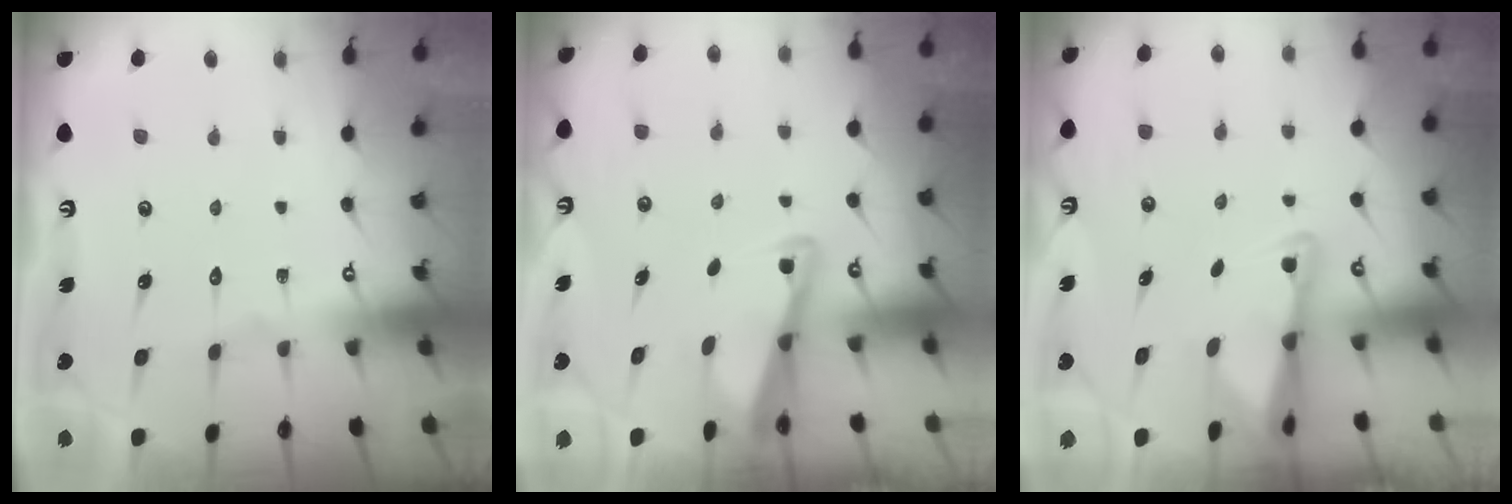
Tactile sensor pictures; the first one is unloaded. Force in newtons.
{"total": 3.0, "press": 3.0, "slide": 0.3}
{"total": 2.3, "press": 2.2, "slide": 0.4}